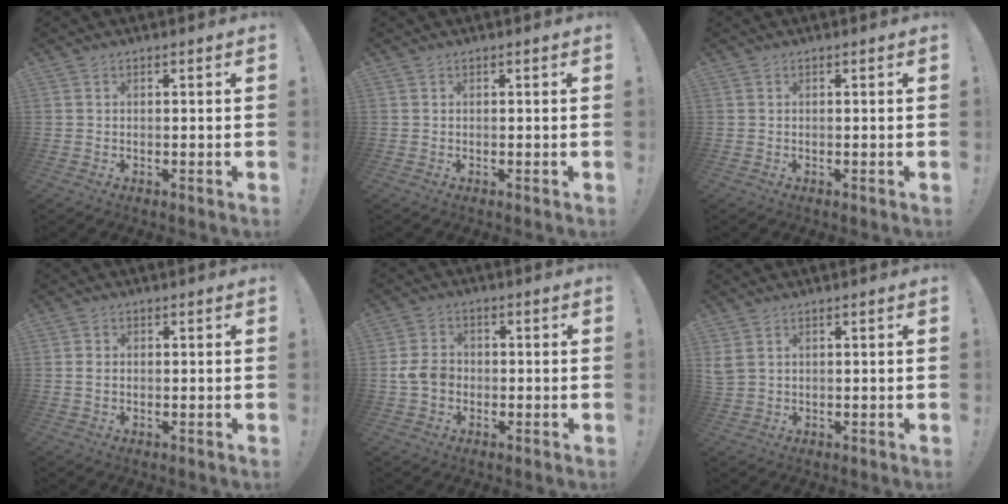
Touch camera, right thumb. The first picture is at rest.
{"total": 0.0}
{"total": 0.0}
{"total": 1.2, "force": [0.1, 0.9, 0.7], "torque": [-0.015, 0.004, 0.002]}
{"total": 7.3, "force": [-1.4, 5.8, 4.1], "torque": [-0.078, 0.013, -0.025]}
{"total": 3.1, "force": [1.6, 1.9, 1.8], "torque": [-0.034, -0.004, 0.033]}